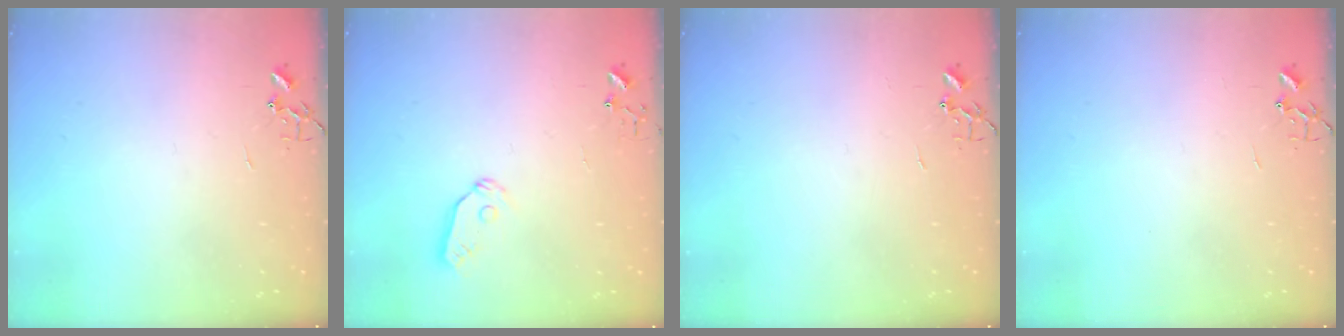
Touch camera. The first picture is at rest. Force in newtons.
{"total": 6.5, "press": 6.5, "slide": 0.2}
{"total": 0.0}
{"total": 0.0}